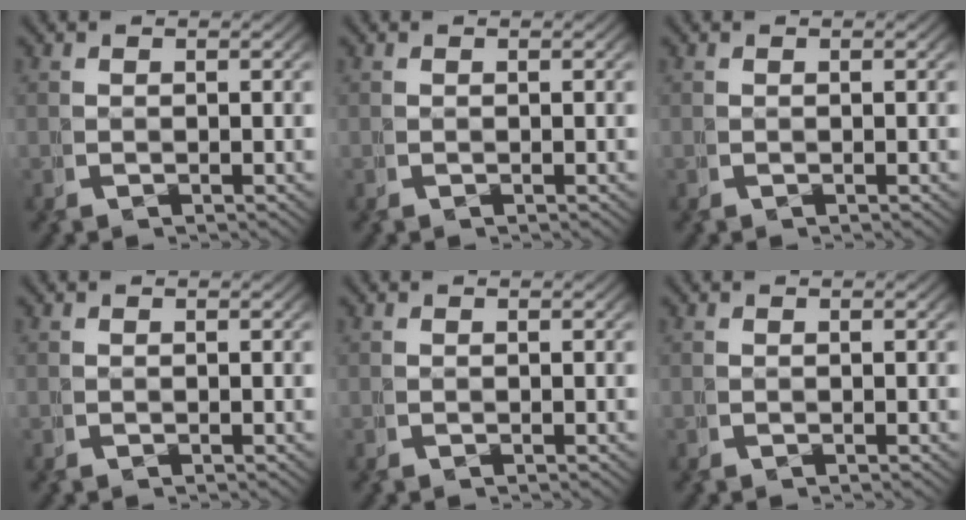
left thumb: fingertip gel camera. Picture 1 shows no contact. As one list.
[{"total": 0.0}, {"total": 0.0}, {"total": 0.0}, {"total": 0.0}, {"total": 0.0}]